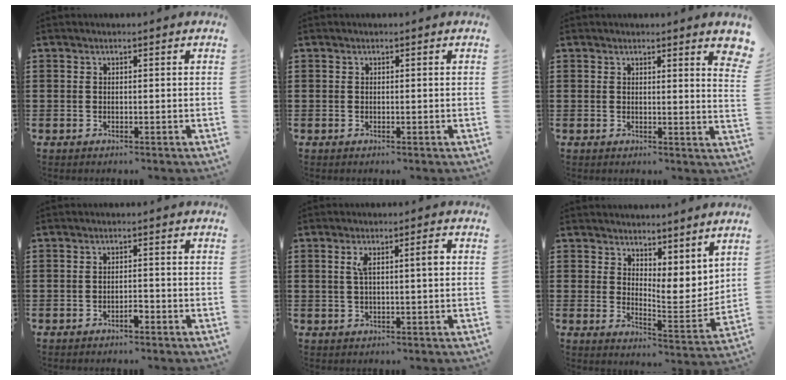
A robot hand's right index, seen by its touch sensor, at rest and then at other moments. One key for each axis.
{"total": 0.0}
{"total": 2.4, "fx": 1.7, "fy": 0.0, "fz": 1.7, "tx": -0.031, "ty": -0.002, "tz": 0.029}
{"total": 1.8, "fx": -1.1, "fy": 0.5, "fz": 1.3, "tx": -0.025, "ty": 0.000, "tz": -0.021}
{"total": 4.0, "fx": 0.9, "fy": 0.7, "fz": 3.8, "tx": -0.065, "ty": 0.002, "tz": 0.009}
{"total": 5.7, "fx": 4.7, "fy": 2.4, "fz": 2.0, "tx": -0.040, "ty": -0.036, "tz": 0.088}